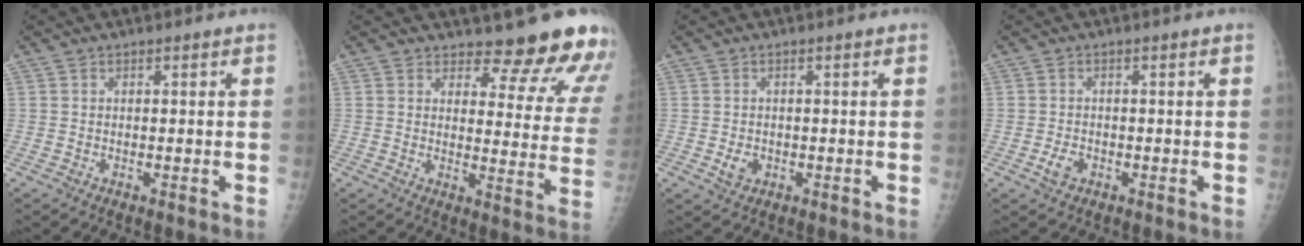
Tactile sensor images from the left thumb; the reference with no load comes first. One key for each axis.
{"total": 15.4, "fx": 14.0, "fy": 4.6, "fz": 4.5, "tx": -0.001, "ty": -0.124, "tz": 0.147}
{"total": 2.2, "fx": -0.5, "fy": 1.8, "fz": 1.3, "tx": -0.018, "ty": 0.001, "tz": -0.003}
{"total": 2.2, "fx": -0.9, "fy": 1.5, "fz": 1.4, "tx": -0.029, "ty": 0.004, "tz": -0.015}